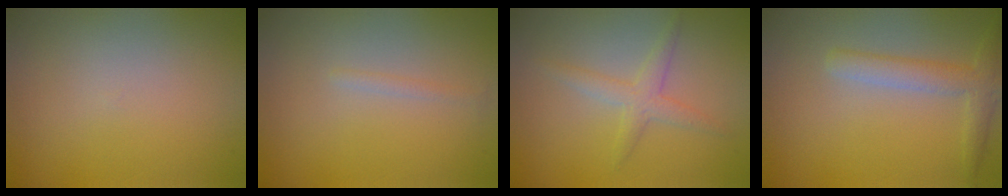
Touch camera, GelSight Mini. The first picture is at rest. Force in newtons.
{"total": 0.6, "press": 0.6, "slide": 0.0}
{"total": 2.1, "press": 2.1, "slide": 0.1}
{"total": 2.8, "press": 2.8, "slide": 0.1}